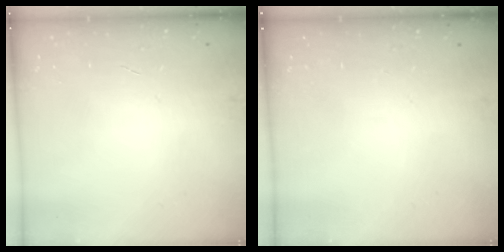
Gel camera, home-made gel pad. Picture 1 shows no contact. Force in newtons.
{"total": 0.0}